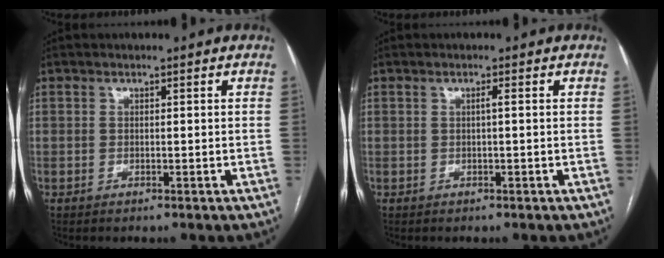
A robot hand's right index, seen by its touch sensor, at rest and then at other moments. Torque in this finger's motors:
{"motor_torque": [0.07, 0.03, 0.13, 0.02]}